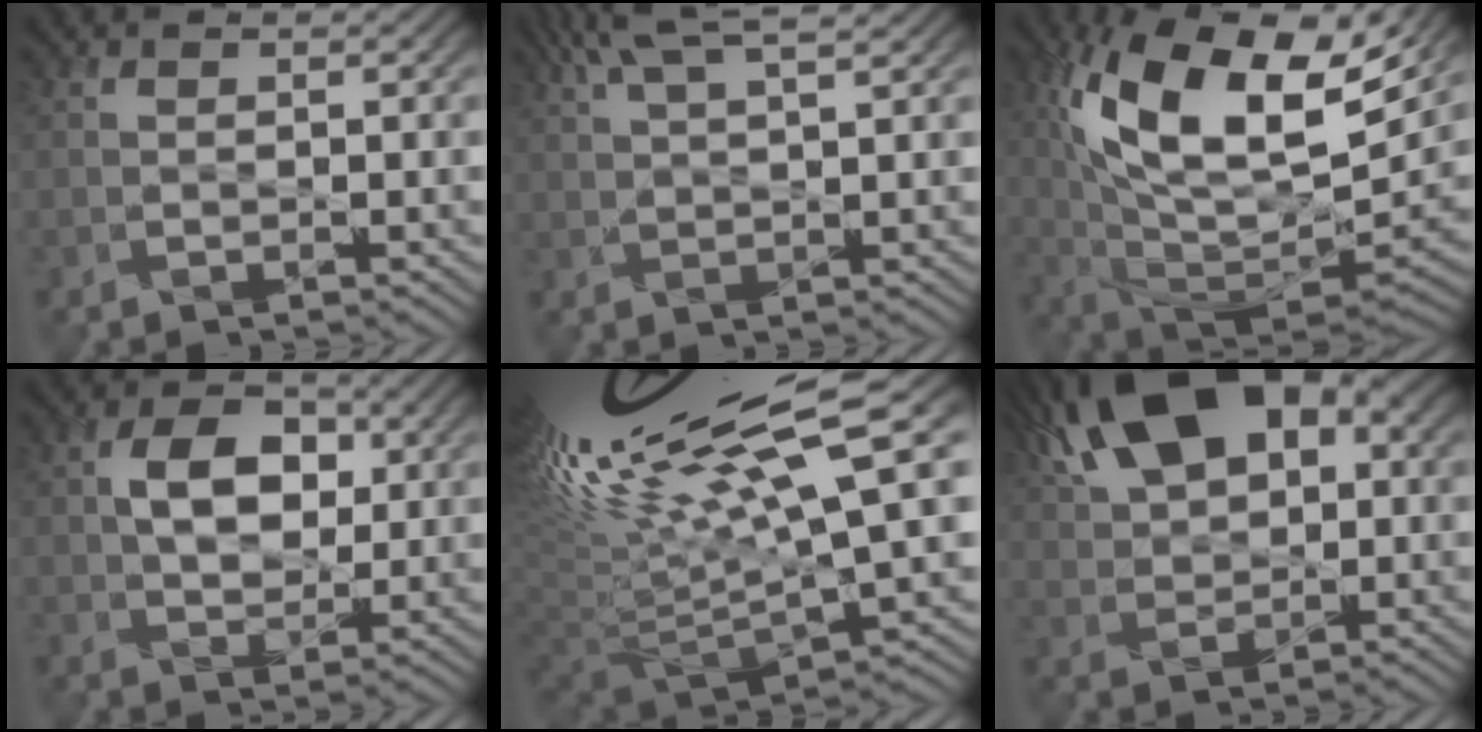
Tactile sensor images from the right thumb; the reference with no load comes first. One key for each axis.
{"total": 6.0, "fx": 4.0, "fy": 1.1, "fz": 4.3, "tx": -0.083, "ty": 0.020, "tz": 0.070}
{"total": 18.3, "fx": 6.8, "fy": 9.0, "fz": 14.4, "tx": -0.298, "ty": 0.017, "tz": 0.122}
{"total": 6.6, "fx": 1.1, "fy": 4.5, "fz": 4.7, "tx": -0.087, "ty": 0.006, "tz": 0.014}
{"total": 20.2, "fx": 7.9, "fy": 4.6, "fz": 18.0, "tx": -0.312, "ty": 0.039, "tz": 0.149}
{"total": 17.2, "fx": 7.2, "fy": 9.3, "fz": 12.5, "tx": -0.237, "ty": 0.050, "tz": 0.103}